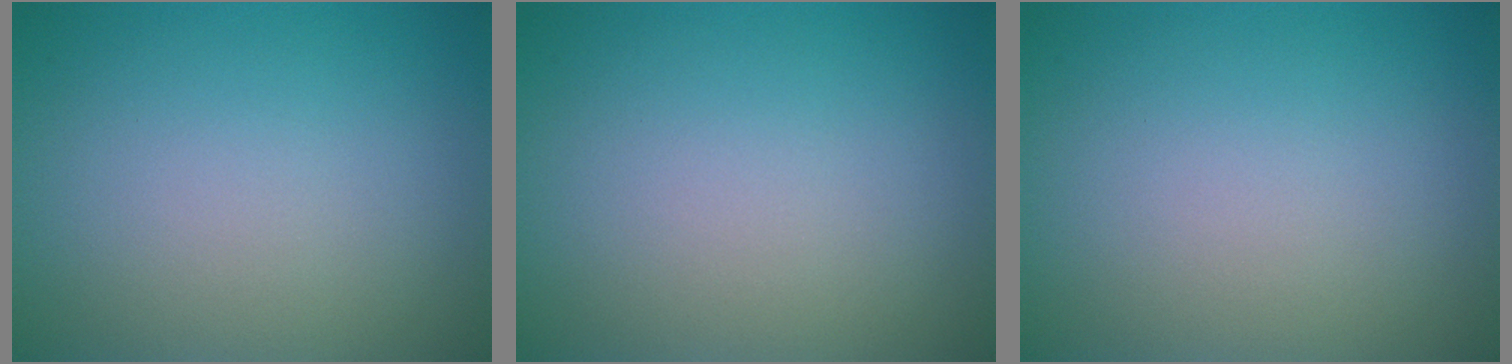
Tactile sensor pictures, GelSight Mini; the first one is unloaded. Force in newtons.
{"total": 0.0}
{"total": 0.0}